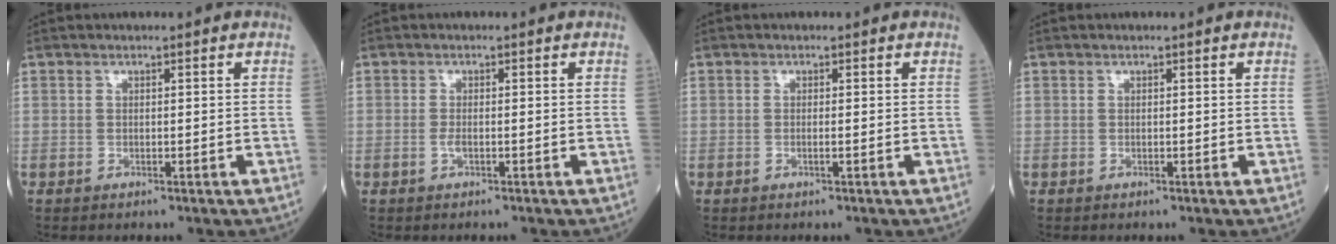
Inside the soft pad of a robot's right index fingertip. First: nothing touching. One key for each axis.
{"total": 1.0, "fx": -0.4, "fy": 0.1, "fz": 0.9, "tx": -0.023, "ty": 0.000, "tz": -0.007}
{"total": 0.6, "fx": -0.1, "fy": -0.1, "fz": 0.6, "tx": -0.014, "ty": 0.001, "tz": -0.001}
{"total": 0.0}